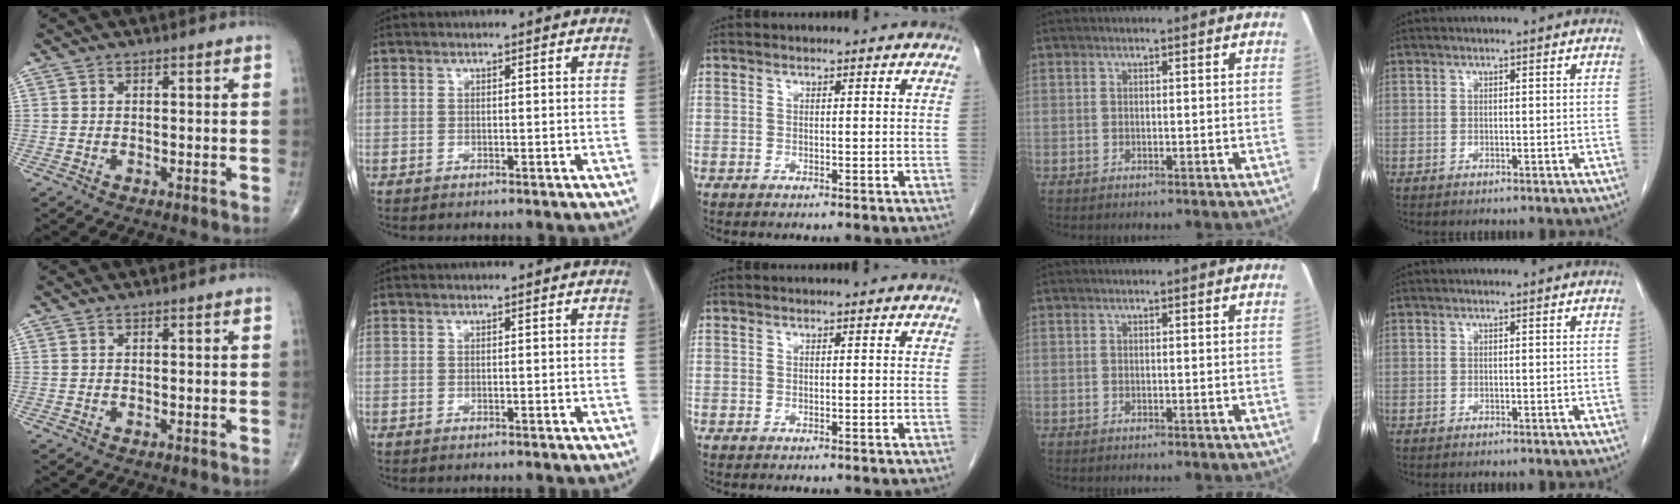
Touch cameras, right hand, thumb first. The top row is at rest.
{}